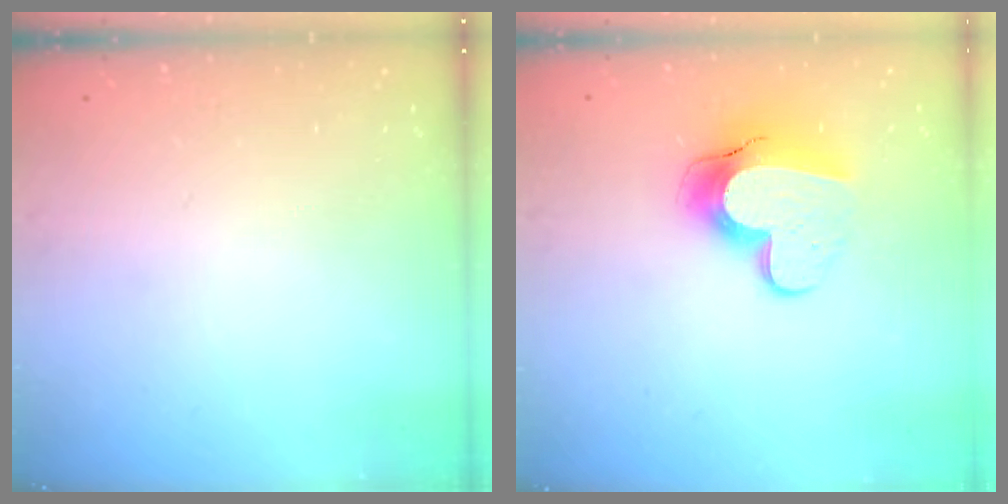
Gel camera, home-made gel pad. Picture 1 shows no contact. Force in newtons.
{"total": 13.1, "press": 13.0, "slide": 1.2}